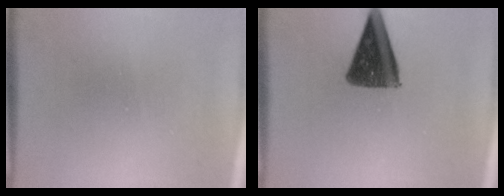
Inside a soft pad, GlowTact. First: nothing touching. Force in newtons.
{"total": 10.9}